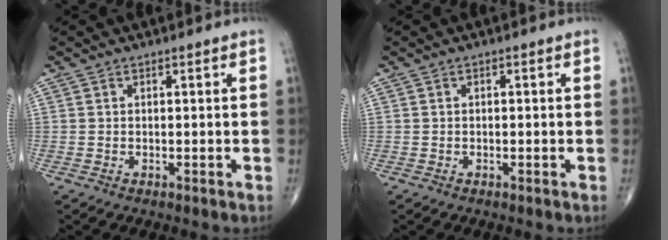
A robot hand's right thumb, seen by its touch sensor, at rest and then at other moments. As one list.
[{"total": 0.0}]